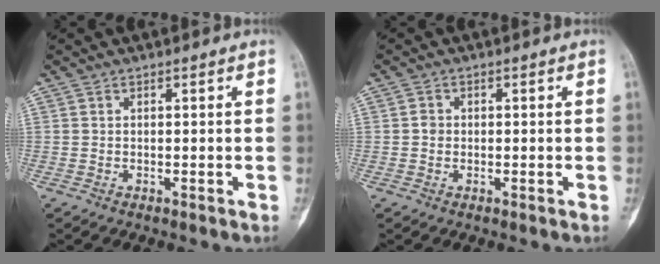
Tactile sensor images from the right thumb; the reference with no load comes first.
{"total": 1.3, "force": [-0.1, 1.2, 0.5], "torque": [-0.002, 0.005, -0.003]}